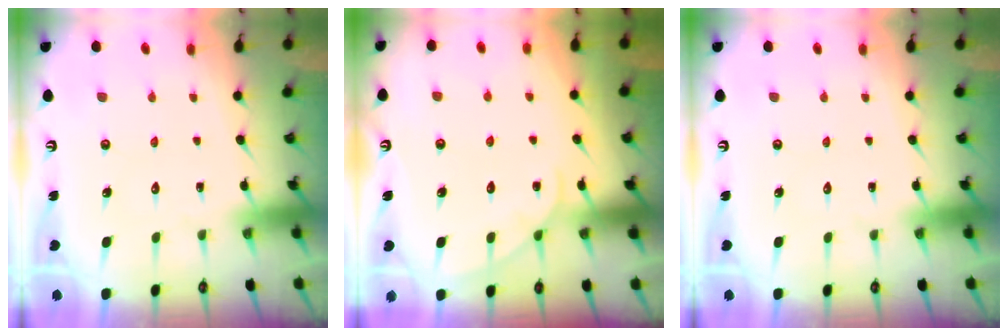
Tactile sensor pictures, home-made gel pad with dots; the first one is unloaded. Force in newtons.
{"total": 3.5, "press": 3.5, "slide": 0.4}
{"total": 0.0}